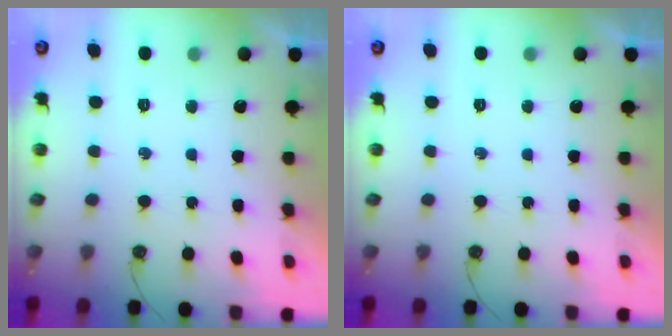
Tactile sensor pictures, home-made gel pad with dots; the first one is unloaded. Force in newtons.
{"total": 0.0}